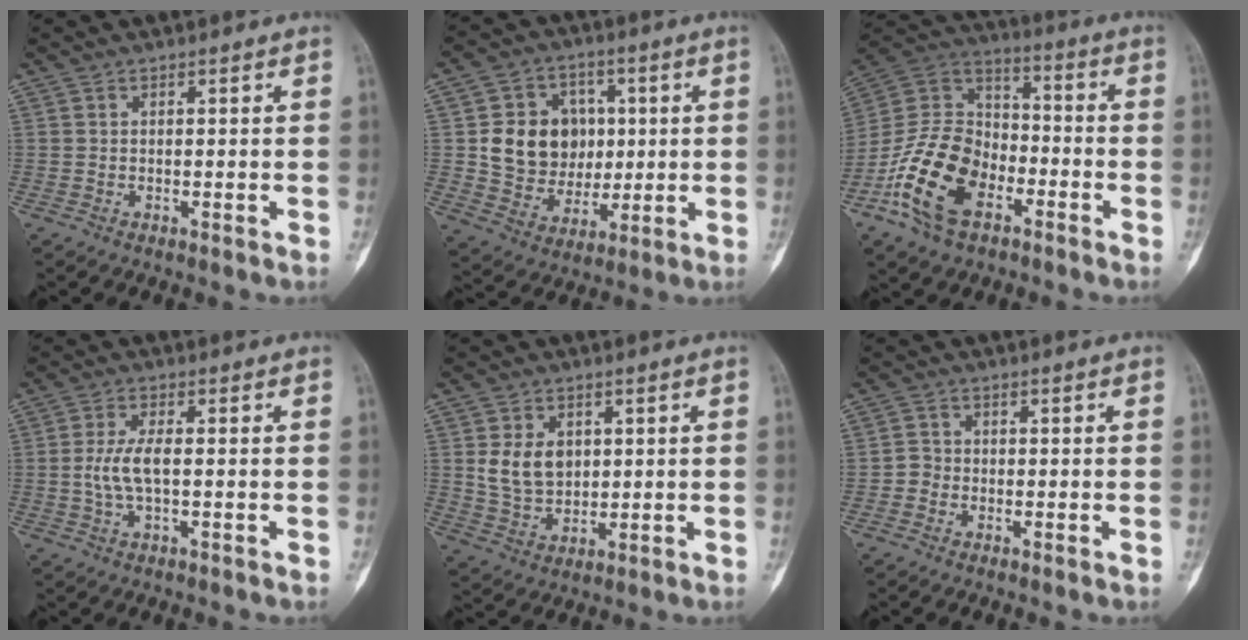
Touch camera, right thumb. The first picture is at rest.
{"total": 14.1, "force": [1.7, 12.1, 7.1], "torque": [-0.067, 0.001, 0.043]}
{"total": 18.3, "force": [-8.4, 11.5, 11.5], "torque": [-0.206, 0.065, -0.162]}
{"total": 5.2, "force": [-0.3, 1.9, 4.9], "torque": [-0.112, 0.006, -0.007]}
{"total": 7.9, "force": [1.6, 6.0, 4.9], "torque": [-0.063, -0.012, 0.041]}
{"total": 2.0, "force": [-0.8, 1.8, 0.4], "torque": [0.007, 0.009, -0.023]}